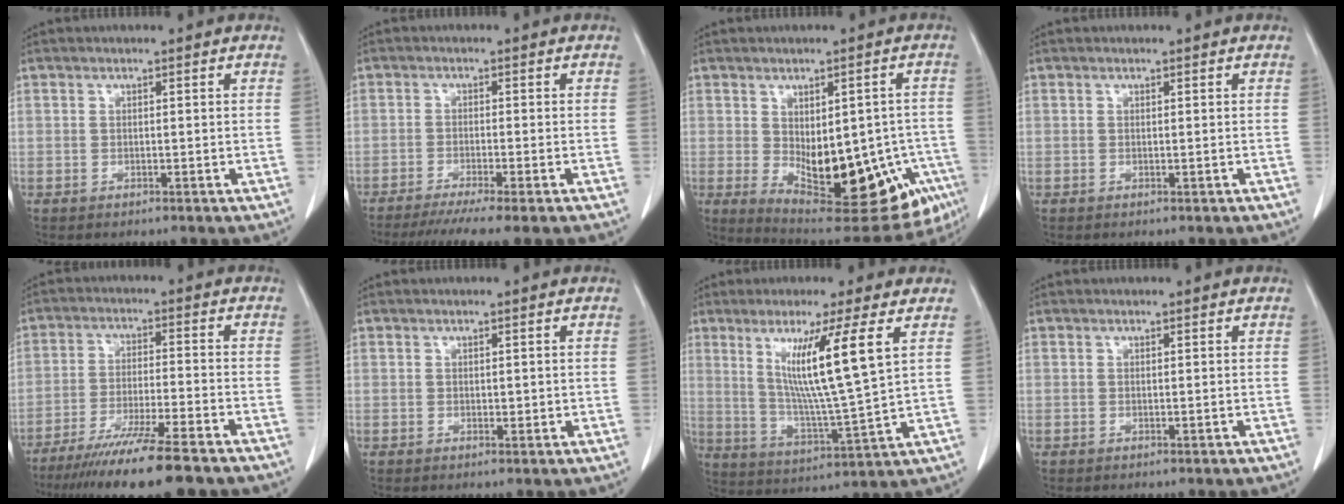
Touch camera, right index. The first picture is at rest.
{"total": 8.6, "force": [-6.8, -0.4, 5.3], "torque": [-0.068, -0.020, -0.104]}
{"total": 20.3, "force": [-6.3, 8.9, 17.1], "torque": [-0.196, -0.002, -0.059]}
{"total": 0.0}
{"total": 14.8, "force": [-11.7, 0.2, 9.1], "torque": [-0.152, -0.044, -0.188]}
{"total": 1.1, "force": [0.1, 0.6, 0.9], "torque": [-0.010, -0.002, 0.003]}
{"total": 12.6, "force": [4.6, -1.4, 11.6], "torque": [-0.208, -0.024, 0.084]}
{"total": 0.0}